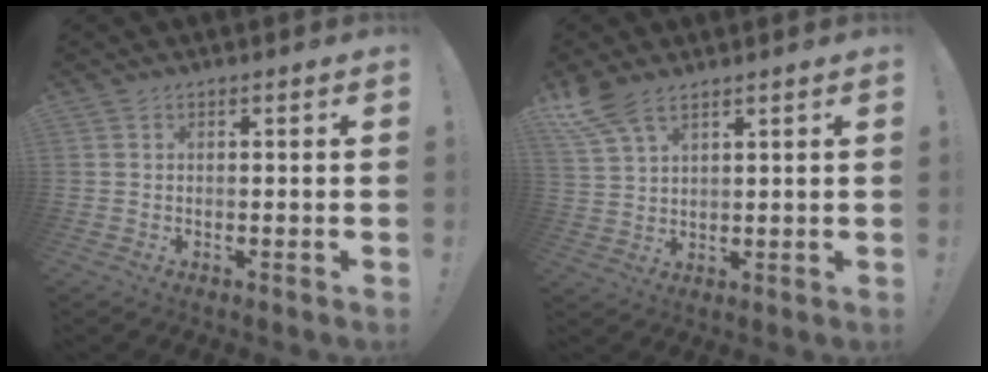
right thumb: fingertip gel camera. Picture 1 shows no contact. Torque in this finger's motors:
{"motor_torque": [0.01, 0.04, 0.13, 0.09, 0.09]}